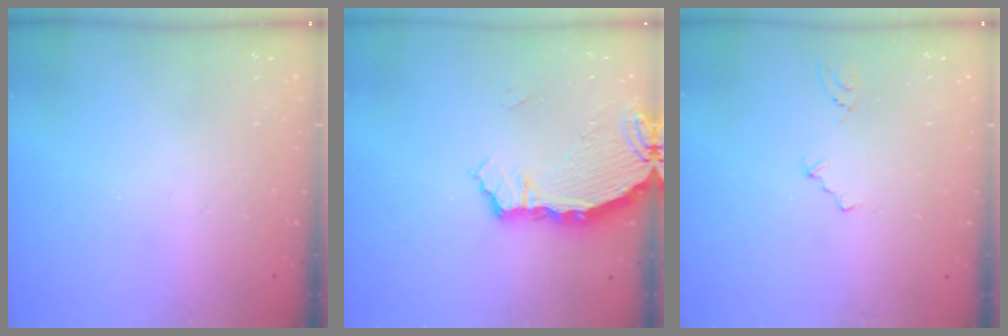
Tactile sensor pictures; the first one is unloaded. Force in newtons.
{"total": 4.5, "press": 3.9, "slide": 2.2}
{"total": 1.8, "press": 1.5, "slide": 0.9}